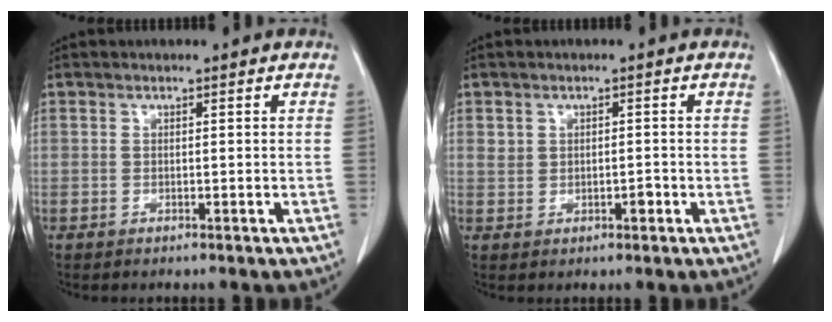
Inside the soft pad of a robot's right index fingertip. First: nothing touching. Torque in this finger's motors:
{"motor_torque": [-0.08, 0.09, 0.03, 0.02]}